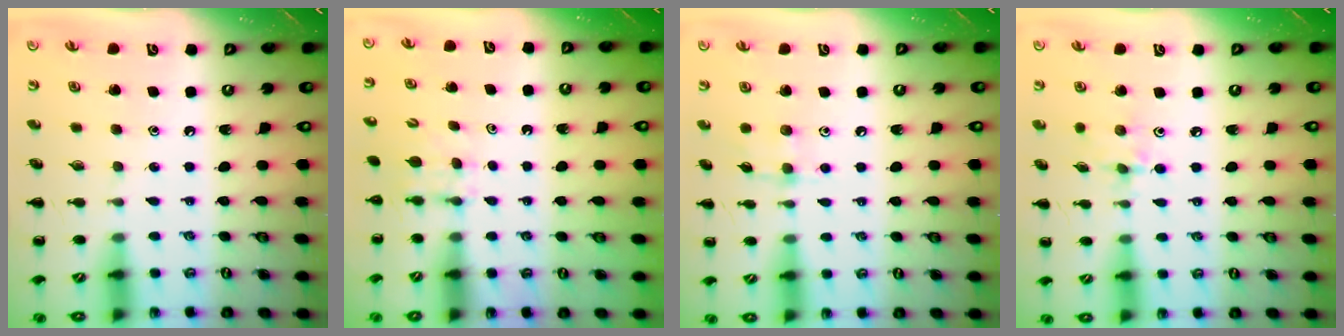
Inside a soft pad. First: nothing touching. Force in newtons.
{"total": 3.7, "press": 3.3, "slide": 1.5}
{"total": 4.8, "press": 4.6, "slide": 1.4}
{"total": 2.4, "press": 2.4, "slide": 0.5}